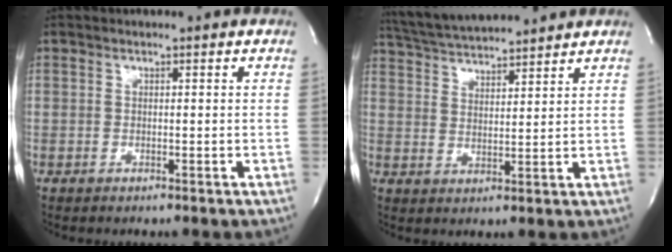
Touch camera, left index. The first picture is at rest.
{"total": 13.7, "force": [12.7, 0.7, 5.1], "torque": [-0.103, 0.025, 0.210]}